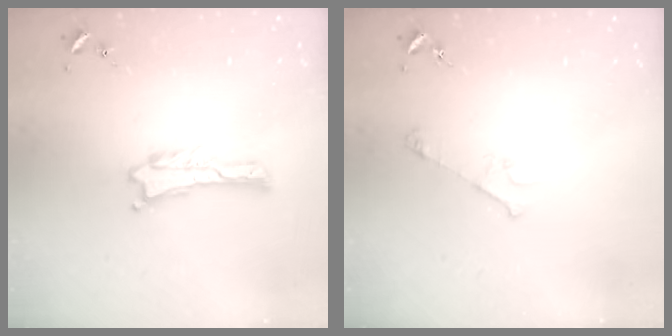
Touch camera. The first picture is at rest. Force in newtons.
{"total": 2.9, "press": 2.9, "slide": 0.3}